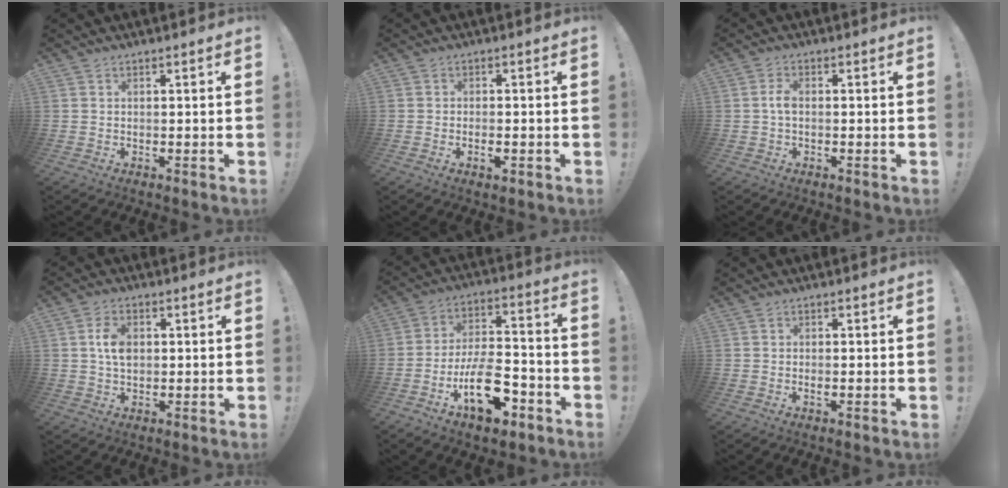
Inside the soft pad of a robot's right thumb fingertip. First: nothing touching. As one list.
[{"total": 2.1, "force": [-1.0, 0.7, 1.7], "torque": [-0.024, 0.003, -0.015]}, {"total": 2.8, "force": [-0.4, 1.3, 2.5], "torque": [-0.051, 0.006, -0.010]}, {"total": 6.3, "force": [0.8, 4.1, 4.7], "torque": [-0.076, 0.002, 0.012]}, {"total": 17.9, "force": [-8.2, 8.8, 13.3], "torque": [-0.213, 0.056, -0.128]}, {"total": 0.8, "force": [0.0, 0.0, 0.8], "torque": [-0.006, -0.005, -0.002]}]